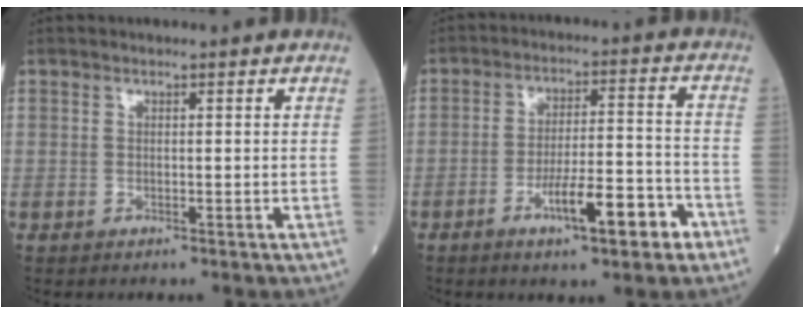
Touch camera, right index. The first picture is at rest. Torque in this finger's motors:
{"motor_torque": [1.08, -0.68, 0.50, 0.15]}